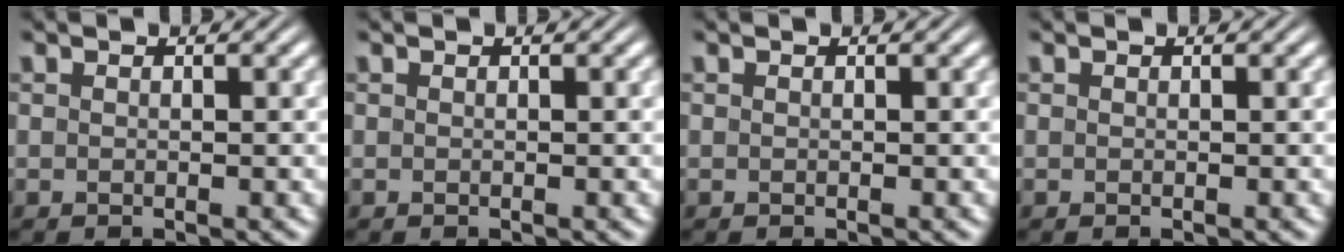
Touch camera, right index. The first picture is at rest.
{"total": 0.0}
{"total": 0.0}
{"total": 0.0}